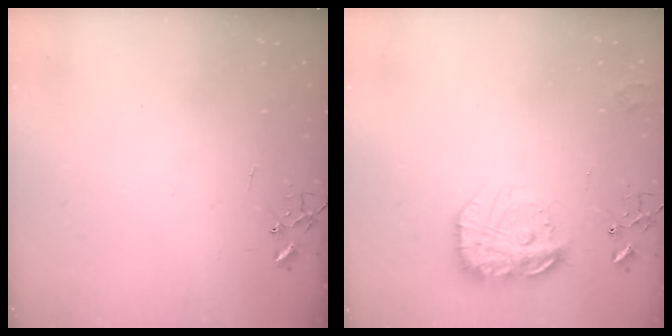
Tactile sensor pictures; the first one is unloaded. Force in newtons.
{"total": 17.4, "press": 17.3, "slide": 1.2}